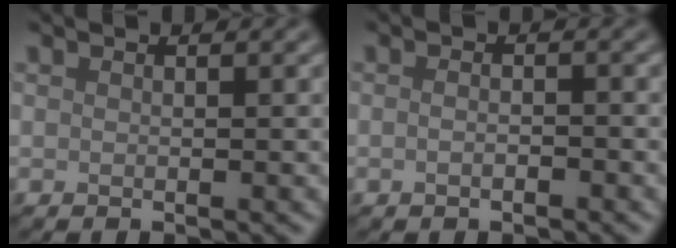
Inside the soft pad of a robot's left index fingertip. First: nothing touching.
{"total": 1.2, "force": [-0.5, 0.4, 1.0], "torque": [-0.019, -0.001, -0.010]}